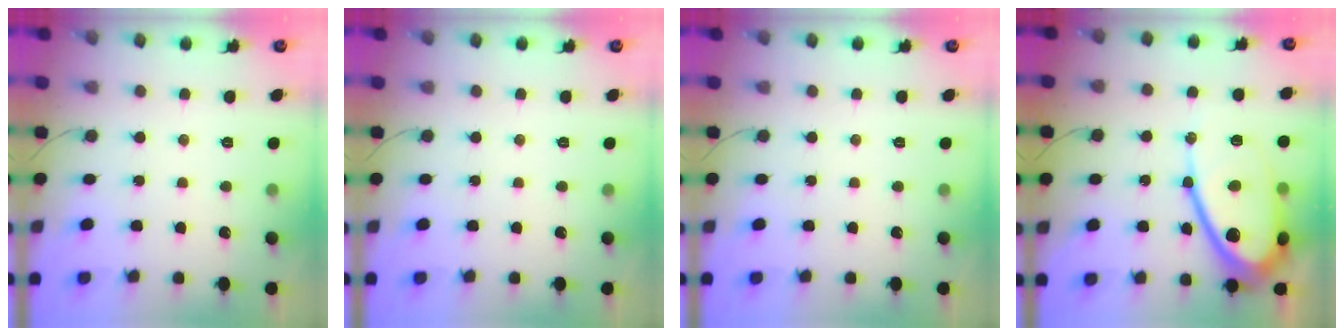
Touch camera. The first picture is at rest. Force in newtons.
{"total": 0.0}
{"total": 0.0}
{"total": 18.3, "press": 18.2, "slide": 1.8}